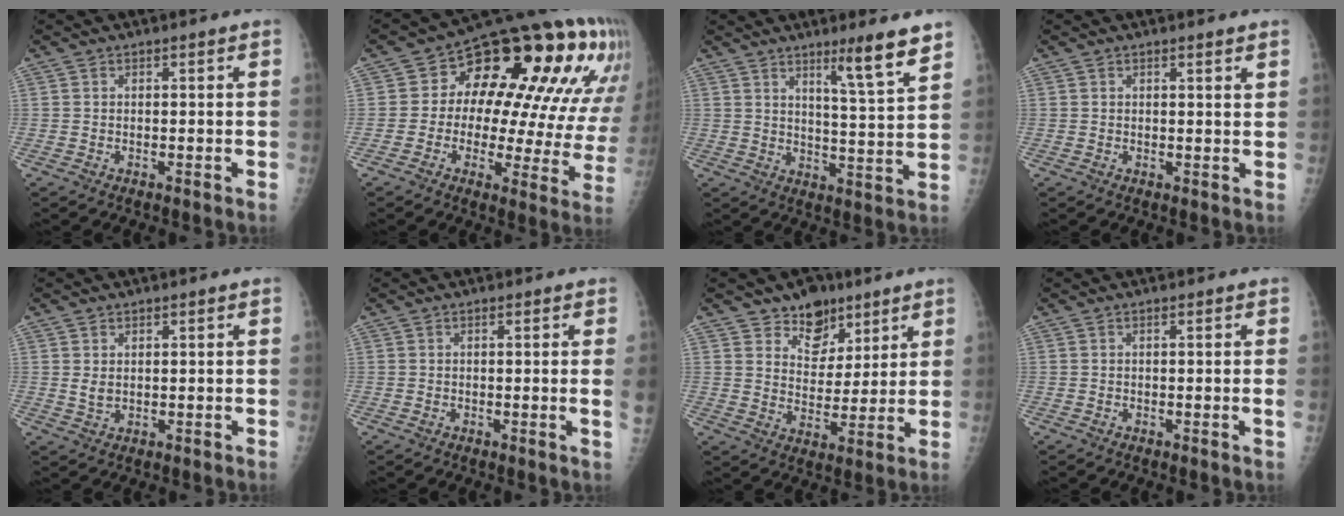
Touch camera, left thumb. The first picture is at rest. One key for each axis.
{"total": 24.6, "fx": 9.8, "fy": 12.4, "fz": 18.8, "tx": -0.199, "ty": 0.018, "tz": 0.126}
{"total": 9.3, "fx": 6.5, "fy": 0.2, "fz": 6.7, "tx": -0.091, "ty": -0.050, "tz": 0.099}
{"total": 1.6, "fx": 1.2, "fy": 0.3, "fz": 1.0, "tx": -0.005, "ty": -0.005, "tz": 0.014}
{"total": 2.0, "fx": 0.8, "fy": 1.5, "fz": 1.1, "tx": -0.009, "ty": -0.007, "tz": 0.018}
{"total": 2.1, "fx": 0.2, "fy": -0.7, "fz": 2.0, "tx": -0.033, "ty": -0.005, "tz": 0.001}
{"total": 9.1, "fx": 6.4, "fy": 6.0, "fz": 2.4, "tx": 0.004, "ty": -0.039, "tz": 0.107}
{"total": 1.0, "fx": -0.1, "fy": -0.4, "fz": 0.9, "tx": -0.013, "ty": -0.001, "tz": -0.002}